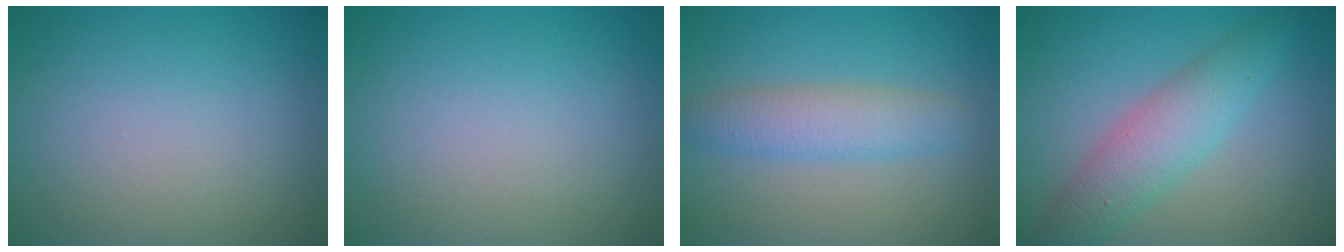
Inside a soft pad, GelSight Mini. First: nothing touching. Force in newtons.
{"total": 0.0}
{"total": 3.6, "press": 3.6, "slide": 0.1}
{"total": 4.6, "press": 4.6, "slide": 0.0}